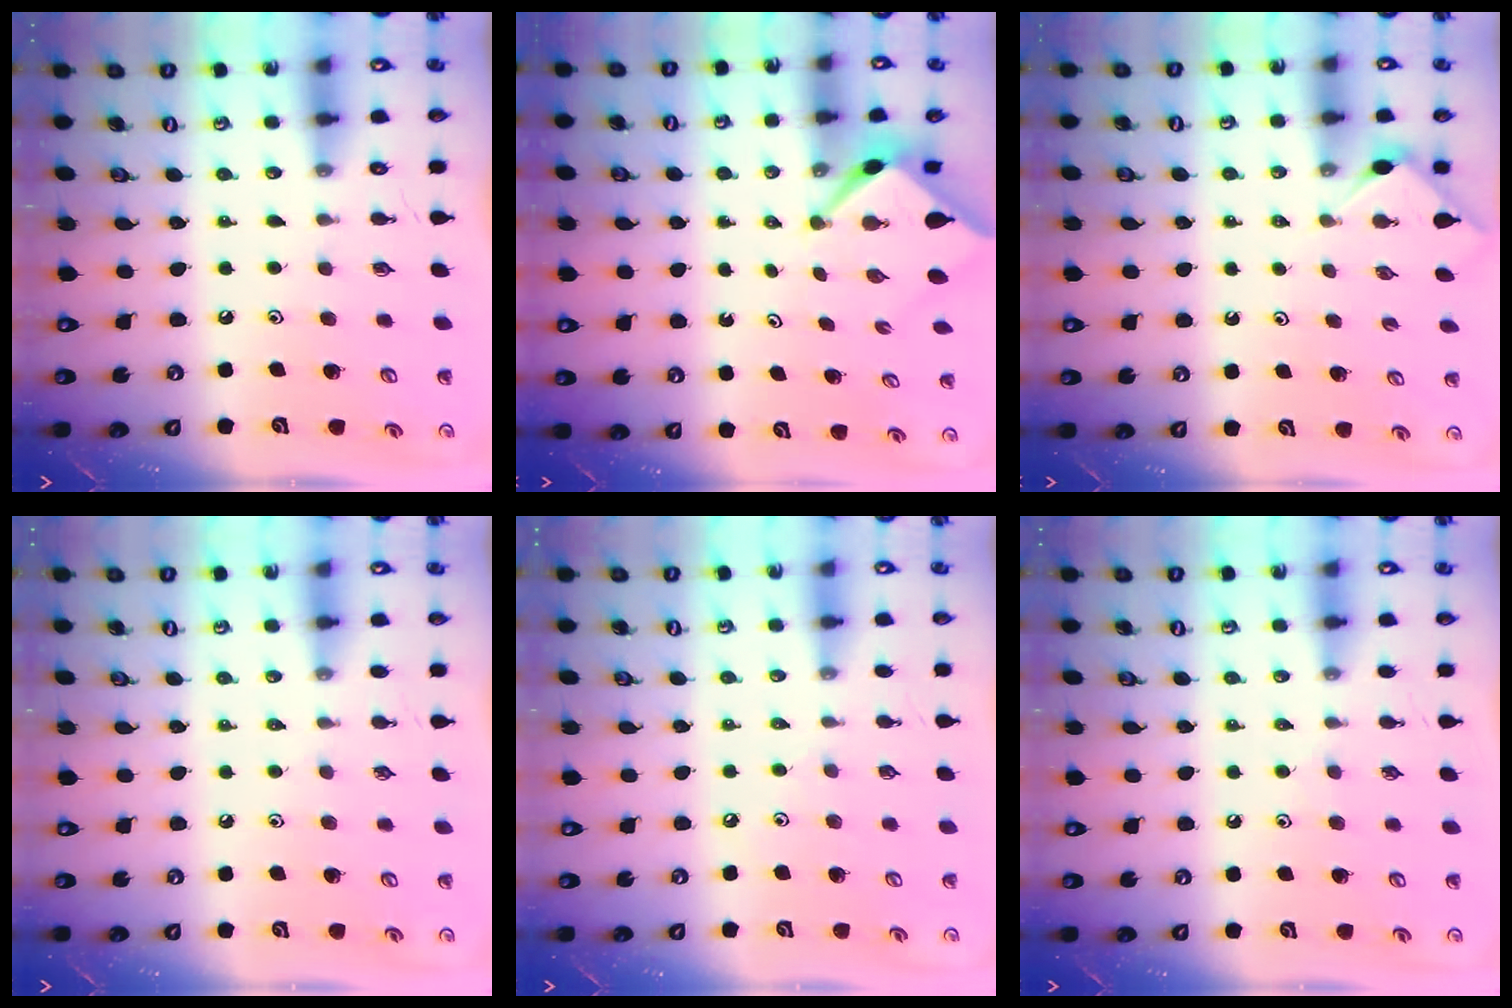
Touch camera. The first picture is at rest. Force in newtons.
{"total": 2.5, "press": 2.5, "slide": 0.3}
{"total": 2.7, "press": 2.6, "slide": 0.4}
{"total": 2.0, "press": 2.0, "slide": 0.4}
{"total": 1.9, "press": 1.9, "slide": 0.5}
{"total": 4.6, "press": 4.6, "slide": 0.5}